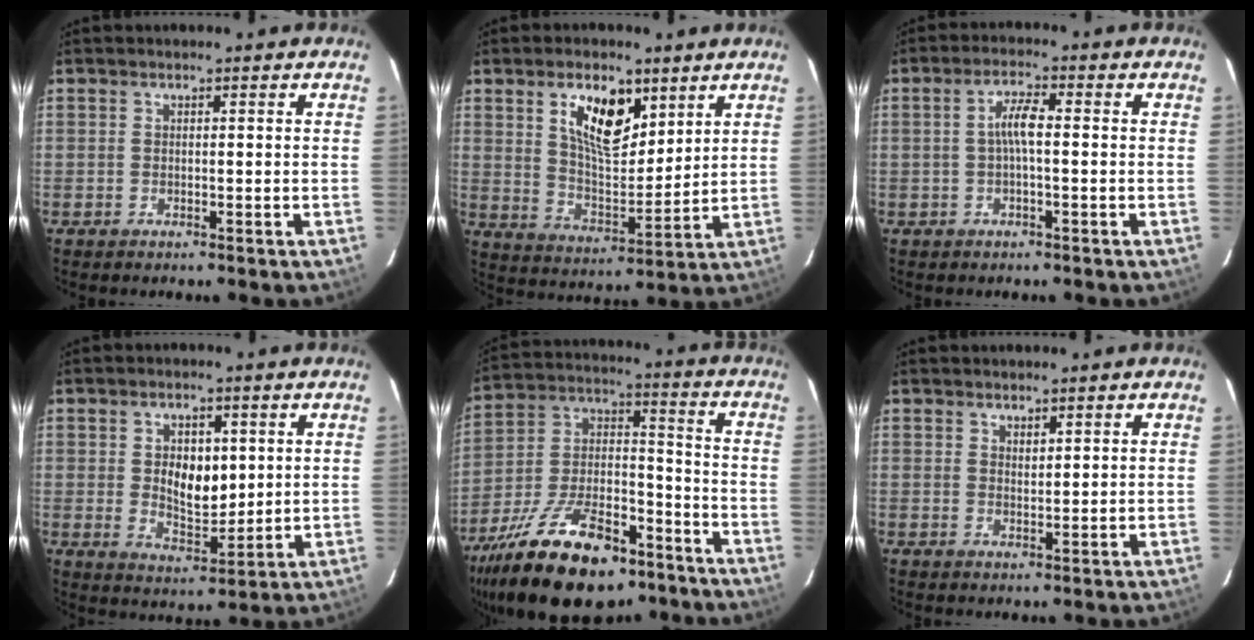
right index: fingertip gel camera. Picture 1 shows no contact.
{"total": 11.5, "force": [5.8, 5.3, 8.4], "torque": [-0.146, 0.005, 0.111]}
{"total": 3.8, "force": [-0.3, 0.7, 3.7], "torque": [-0.072, 0.009, -0.004]}
{"total": 8.0, "force": [1.3, 5.0, 6.1], "torque": [-0.100, -0.002, 0.031]}
{"total": 25.0, "force": [-16.2, 11.1, 15.3], "torque": [-0.296, -0.007, -0.259]}
{"total": 1.5, "force": [1.2, 0.7, 0.6], "torque": [-0.006, 0.000, 0.021]}